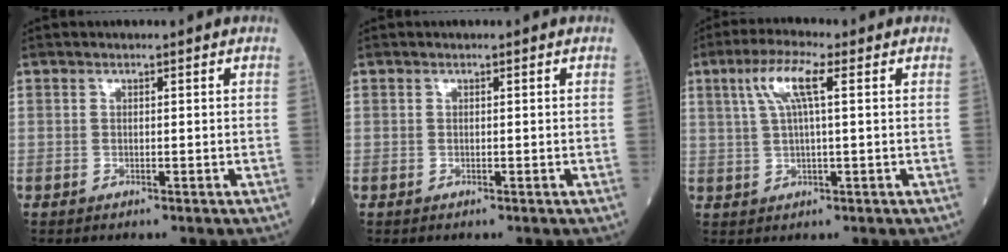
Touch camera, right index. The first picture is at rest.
{"total": 0.0}
{"total": 6.4, "force": [2.4, 0.7, 5.8], "torque": [-0.122, 0.017, 0.050]}